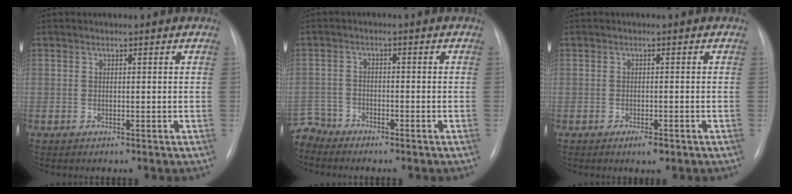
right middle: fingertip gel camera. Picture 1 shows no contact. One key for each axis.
{"total": 4.2, "fx": -3.9, "fy": 1.1, "fz": -0.9, "tx": 0.024, "ty": -0.003, "tz": -0.080}
{"total": 1.8, "fx": -1.1, "fy": 0.5, "fz": 1.3, "tx": -0.018, "ty": -0.001, "tz": -0.014}